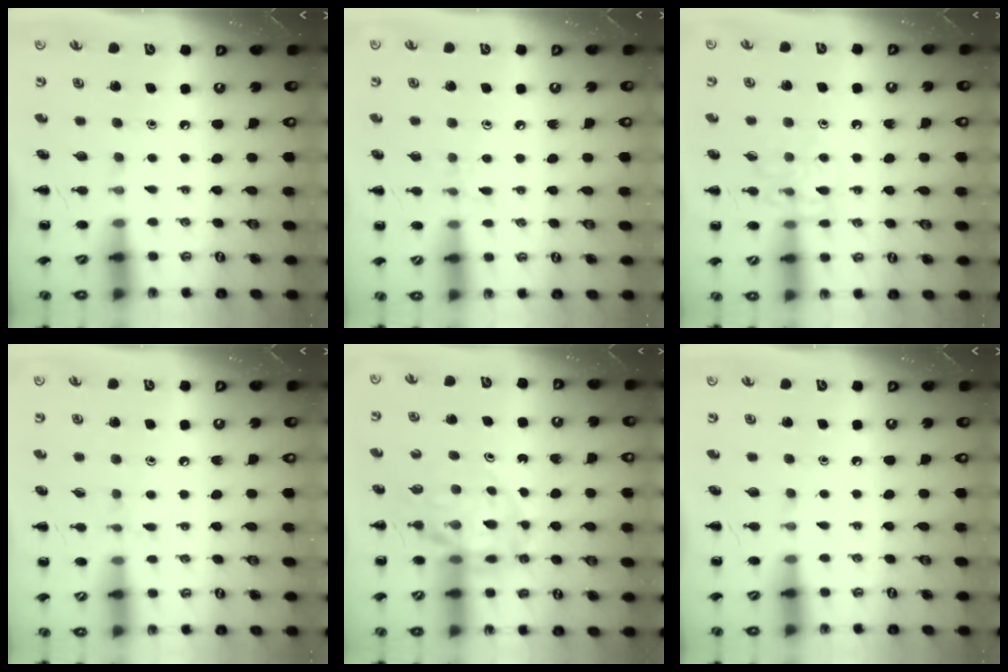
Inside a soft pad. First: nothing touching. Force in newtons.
{"total": 6.0, "press": 5.6, "slide": 2.1}
{"total": 8.8, "press": 8.8, "slide": 0.6}
{"total": 6.0, "press": 5.7, "slide": 2.0}
{"total": 12.7, "press": 12.0, "slide": 4.0}
{"total": 0.0}